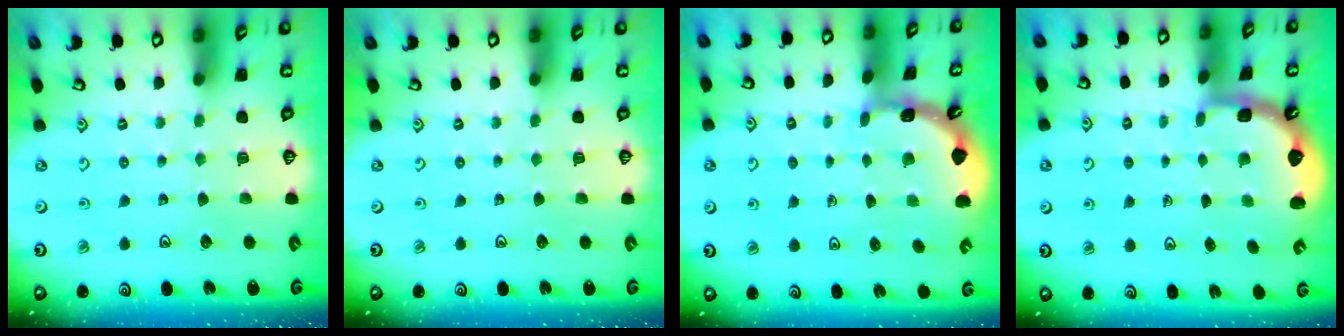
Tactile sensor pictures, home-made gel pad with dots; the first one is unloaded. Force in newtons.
{"total": 0.0}
{"total": 1.6, "press": 1.6, "slide": 0.1}
{"total": 2.4, "press": 1.7, "slide": 1.8}